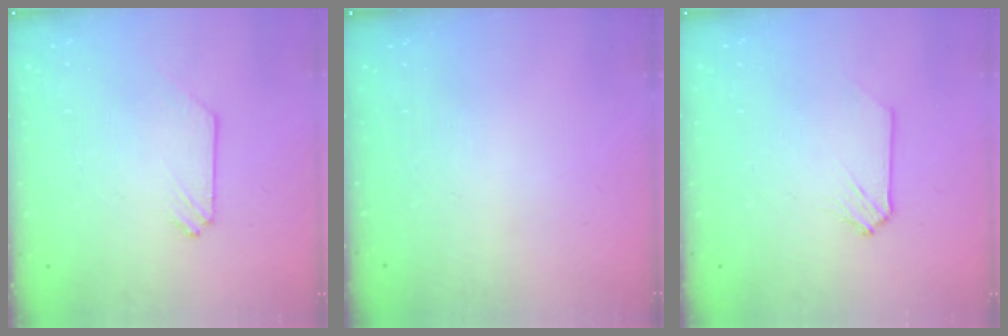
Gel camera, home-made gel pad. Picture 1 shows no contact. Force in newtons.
{"total": 0.0}
{"total": 0.0}